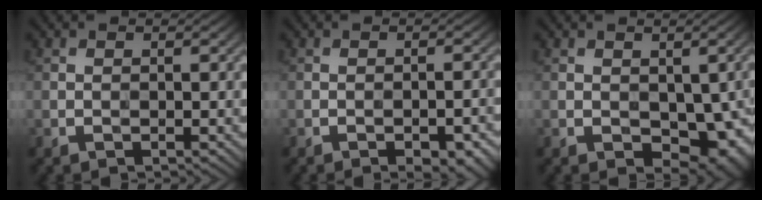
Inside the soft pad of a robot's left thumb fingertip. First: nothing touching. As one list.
[{"total": 4.5, "force": [-2.9, 1.3, 3.2], "torque": [-0.052, 0.007, -0.030]}, {"total": 8.4, "force": [-1.5, 5.2, 6.4], "torque": [-0.088, -0.027, -0.014]}]